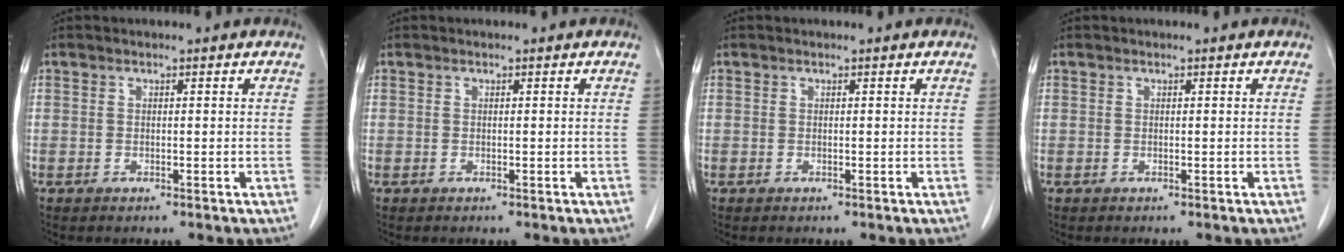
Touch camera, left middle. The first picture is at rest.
{"total": 0.0}
{"total": 0.0}
{"total": 0.0}